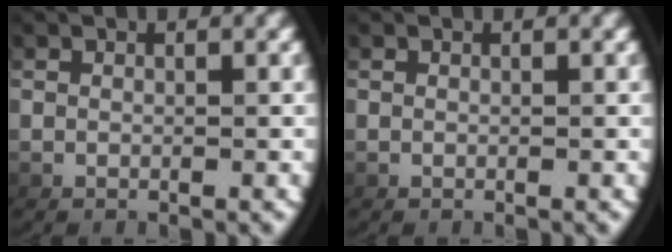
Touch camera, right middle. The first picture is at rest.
{"total": 0.0}